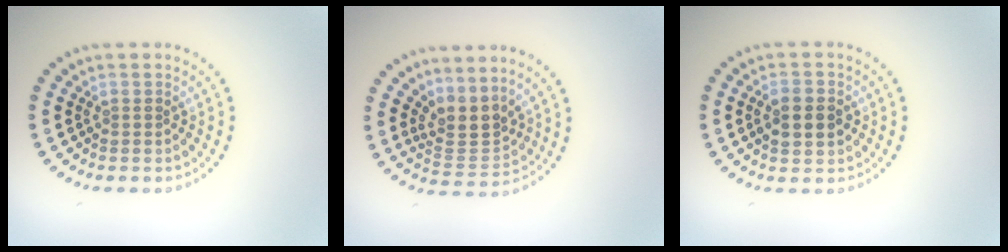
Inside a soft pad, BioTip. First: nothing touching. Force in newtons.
{"total": 3.1, "press": 2.3, "slide": 2.1}
{"total": 3.3, "press": 3.3, "slide": 0.1}